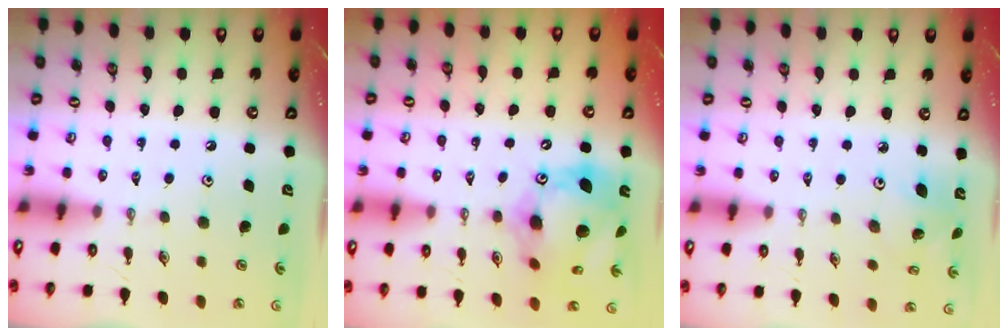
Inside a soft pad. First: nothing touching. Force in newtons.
{"total": 16.7, "press": 16.6, "slide": 1.7}
{"total": 3.5, "press": 3.5, "slide": 0.3}